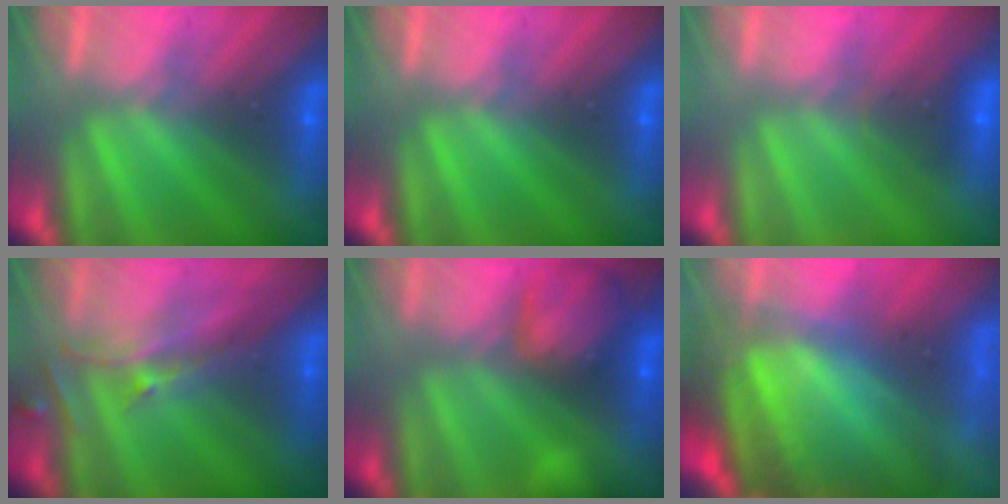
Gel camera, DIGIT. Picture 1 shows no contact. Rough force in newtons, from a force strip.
{"total": 0.0}
{"total": 1.8}
{"total": 2.6}
{"total": 12.7}
{"total": 8.9}